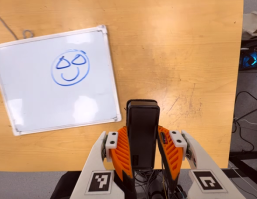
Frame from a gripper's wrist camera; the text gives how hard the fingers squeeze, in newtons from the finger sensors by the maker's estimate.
{"total": 5.1, "left": 3.1, "right": 7.1}